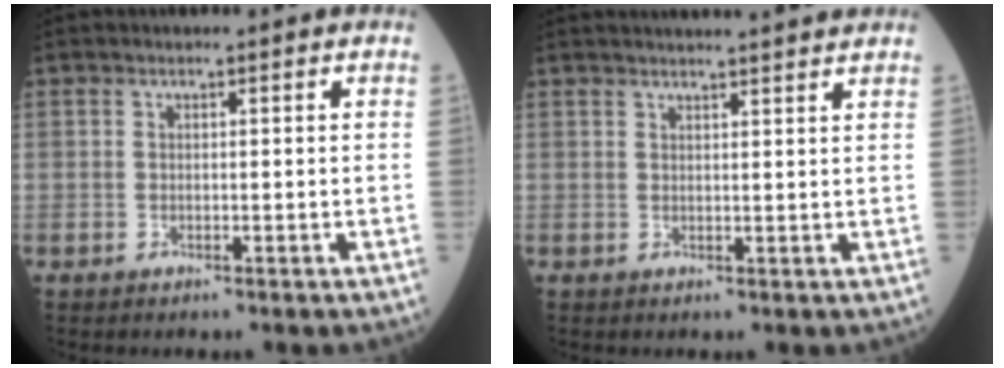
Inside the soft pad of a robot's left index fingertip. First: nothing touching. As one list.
[{"total": 10.2, "force": [9.5, 0.0, 3.6], "torque": [-0.046, 0.022, 0.108]}]